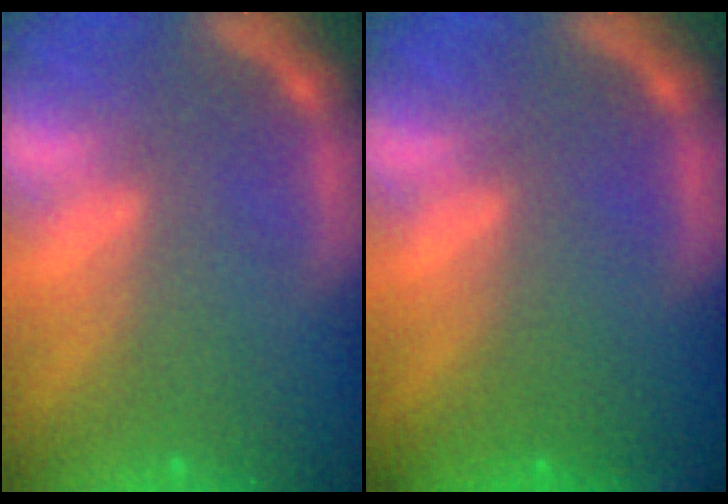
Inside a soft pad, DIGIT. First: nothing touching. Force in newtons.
{"total": 0.9}